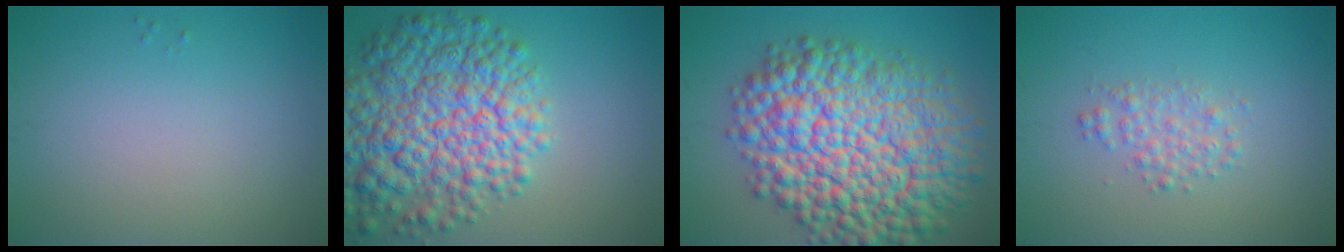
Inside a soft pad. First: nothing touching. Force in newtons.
{"total": 10.9, "press": 10.9, "slide": 0.4}
{"total": 15.8, "press": 15.8, "slide": 0.5}
{"total": 2.0, "press": 2.0, "slide": 0.0}